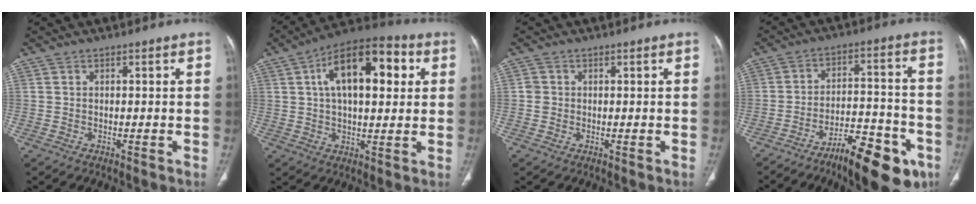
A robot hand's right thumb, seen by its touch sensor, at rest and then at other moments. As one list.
[{"total": 17.5, "force": [4.8, 8.6, 14.5], "torque": [-0.200, 0.020, 0.067]}, {"total": 1.4, "force": [-0.1, 1.4, 0.4], "torque": [-0.001, 0.004, -0.002]}, {"total": 15.6, "force": [-9.3, 5.3, 11.4], "torque": [-0.145, 0.072, -0.138]}]